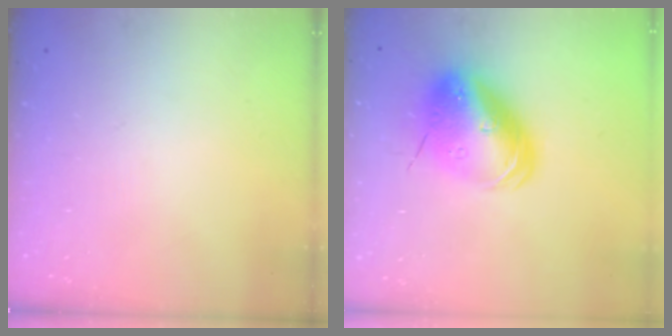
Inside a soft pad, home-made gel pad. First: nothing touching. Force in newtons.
{"total": 14.7, "press": 14.4, "slide": 2.9}